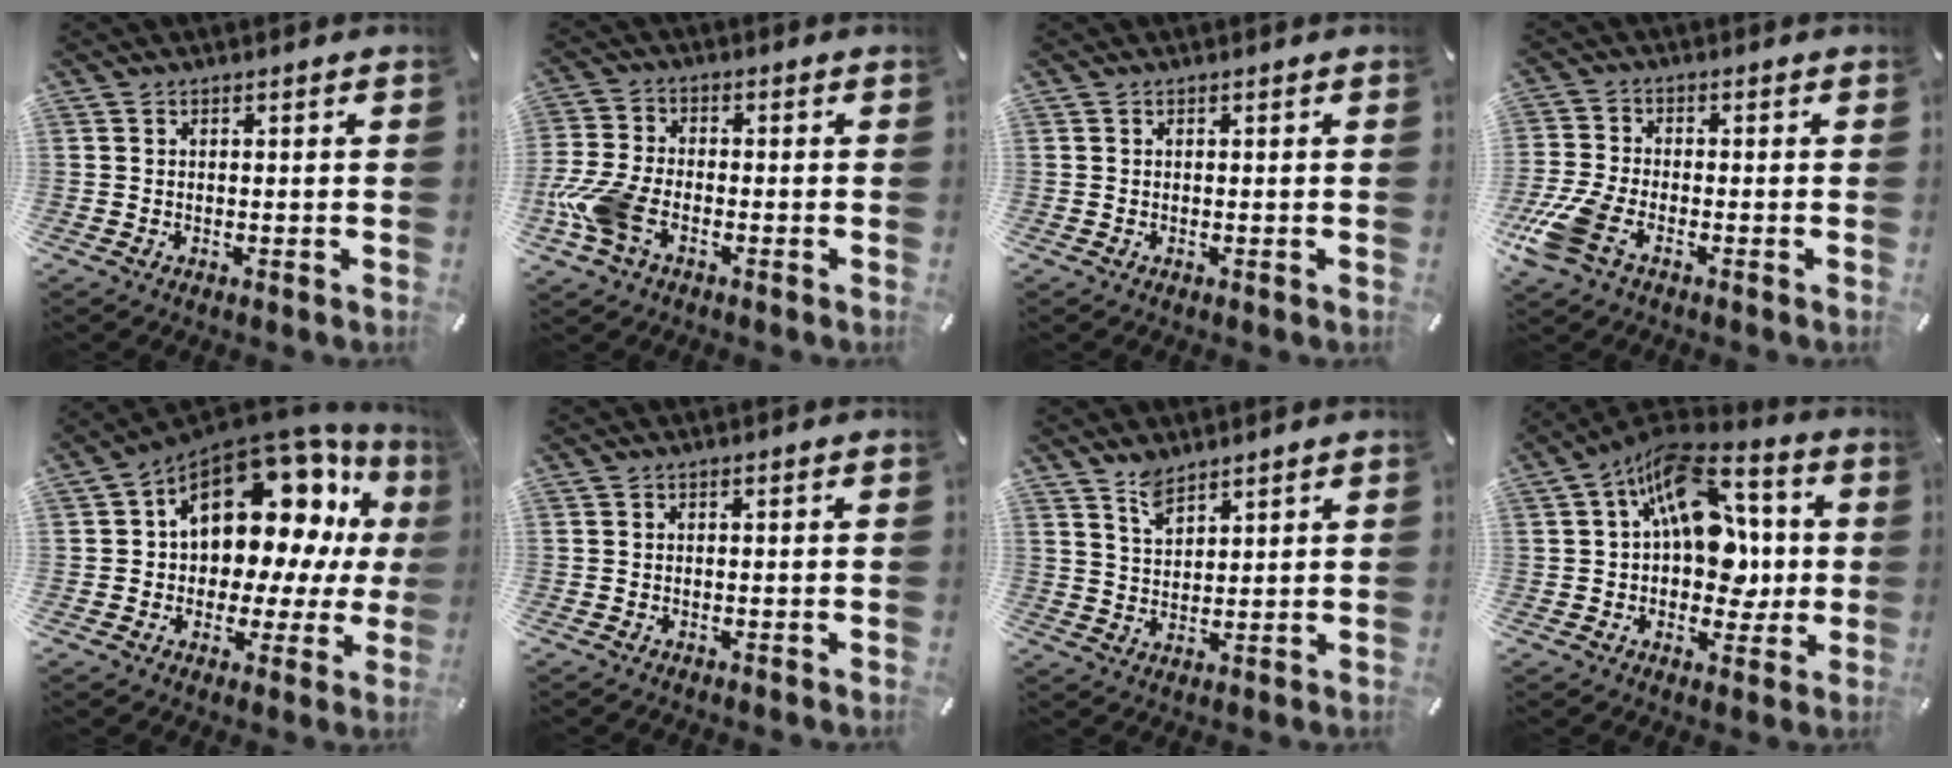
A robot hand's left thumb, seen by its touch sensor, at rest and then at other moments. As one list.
[{"total": 9.7, "force": [-3.6, 6.1, 6.6], "torque": [-0.150, 0.007, -0.066]}, {"total": 0.0}, {"total": 9.4, "force": [-4.3, 5.5, 6.3], "torque": [-0.151, 0.001, -0.080]}, {"total": 19.6, "force": [8.0, 11.7, 13.6], "torque": [-0.205, -0.063, 0.134]}, {"total": 0.0}, {"total": 4.6, "force": [4.0, 1.9, 1.3], "torque": [-0.034, -0.017, 0.077]}, {"total": 18.7, "force": [4.5, 12.2, 13.4], "torque": [-0.228, -0.027, 0.079]}]